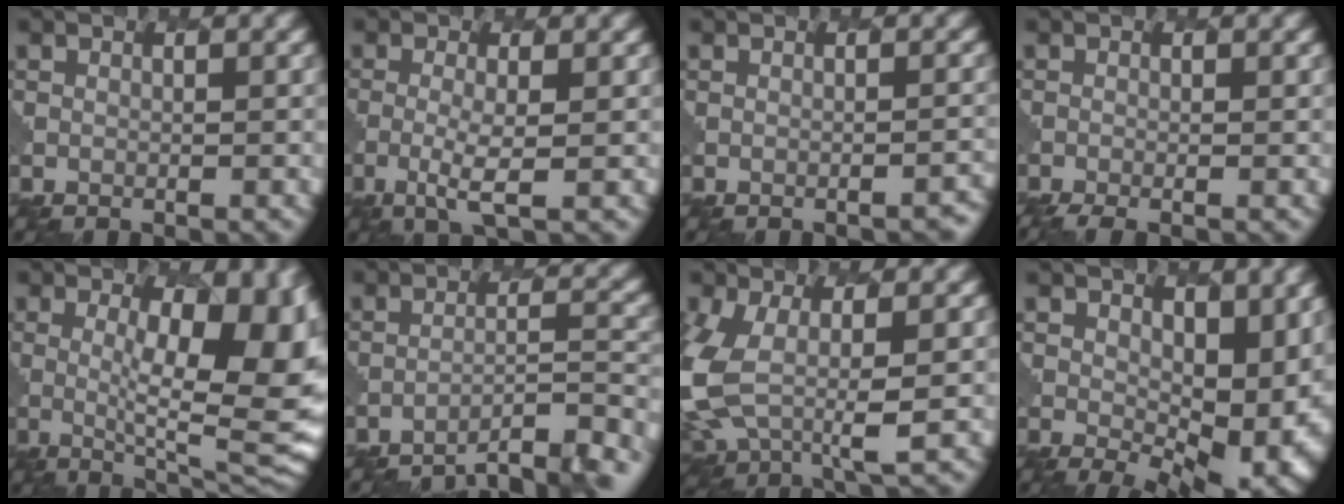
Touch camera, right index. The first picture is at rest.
{"total": 2.5, "force": [-0.4, 0.4, 2.4], "torque": [-0.053, -0.007, -0.014]}
{"total": 1.9, "force": [-1.6, 0.5, 0.9], "torque": [0.001, 0.006, -0.019]}
{"total": 2.9, "force": [-2.0, 0.8, 2.0], "torque": [-0.023, -0.003, -0.031]}
{"total": 13.1, "force": [1.5, 4.9, 12.1], "torque": [-0.121, 0.007, 0.018]}
{"total": 6.0, "force": [-5.4, 1.0, 2.6], "torque": [-0.033, 0.008, -0.082]}
{"total": 7.7, "force": [0.0, 4.4, 6.3], "torque": [-0.164, -0.012, -0.003]}
{"total": 10.4, "force": [1.1, 6.2, 8.3], "torque": [-0.105, -0.027, 0.032]}